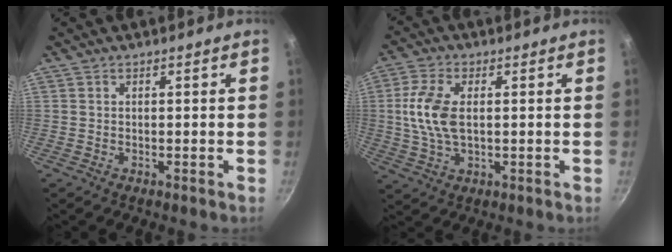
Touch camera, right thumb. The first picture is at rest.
{"total": 9.2, "force": [0.8, 5.0, 7.7], "torque": [-0.160, 0.005, 0.013]}